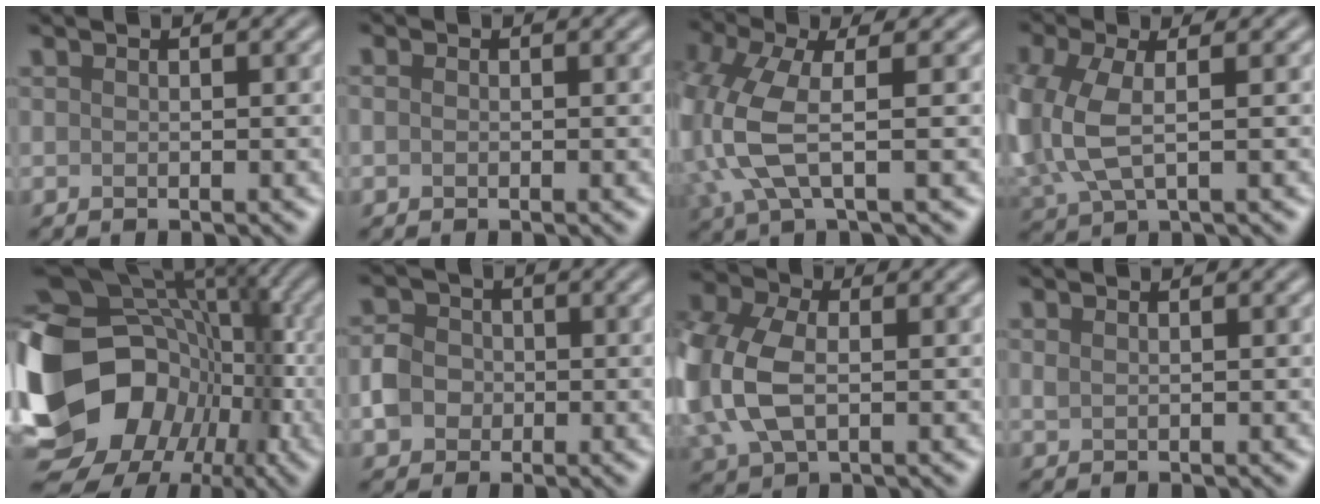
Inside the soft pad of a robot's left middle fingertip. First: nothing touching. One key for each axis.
{"total": 0.7, "fx": 0.0, "fy": 0.6, "fz": 0.3, "tx": -0.005, "ty": -0.001, "tz": -0.002}
{"total": 6.4, "fx": -0.1, "fy": 2.8, "fz": 5.7, "tx": -0.165, "ty": -0.005, "tz": -0.002}
{"total": 6.2, "fx": -0.1, "fy": 3.4, "fz": 5.2, "tx": -0.147, "ty": -0.002, "tz": -0.002}
{"total": 18.2, "fx": -3.0, "fy": 14.3, "fz": 10.8, "tx": -0.221, "ty": -0.004, "tz": -0.046}
{"total": 3.3, "fx": -0.7, "fy": 2.9, "fz": 1.3, "tx": -0.020, "ty": 0.004, "tz": -0.018}
{"total": 10.6, "fx": -0.2, "fy": 7.4, "fz": 7.6, "tx": -0.199, "ty": -0.004, "tz": 0.004}
{"total": 0.6, "fx": 0.4, "fy": 0.3, "fz": 0.3, "tx": -0.010, "ty": 0.000, "tz": 0.009}